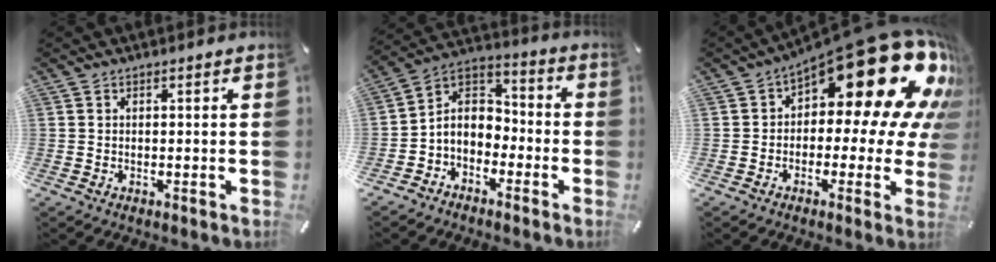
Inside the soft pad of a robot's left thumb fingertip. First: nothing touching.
{"total": 6.6, "force": [-3.0, 5.7, 1.4], "torque": [-0.055, 0.007, -0.064]}
{"total": 26.3, "force": [12.2, 10.4, 20.8], "torque": [-0.295, -0.094, 0.207]}